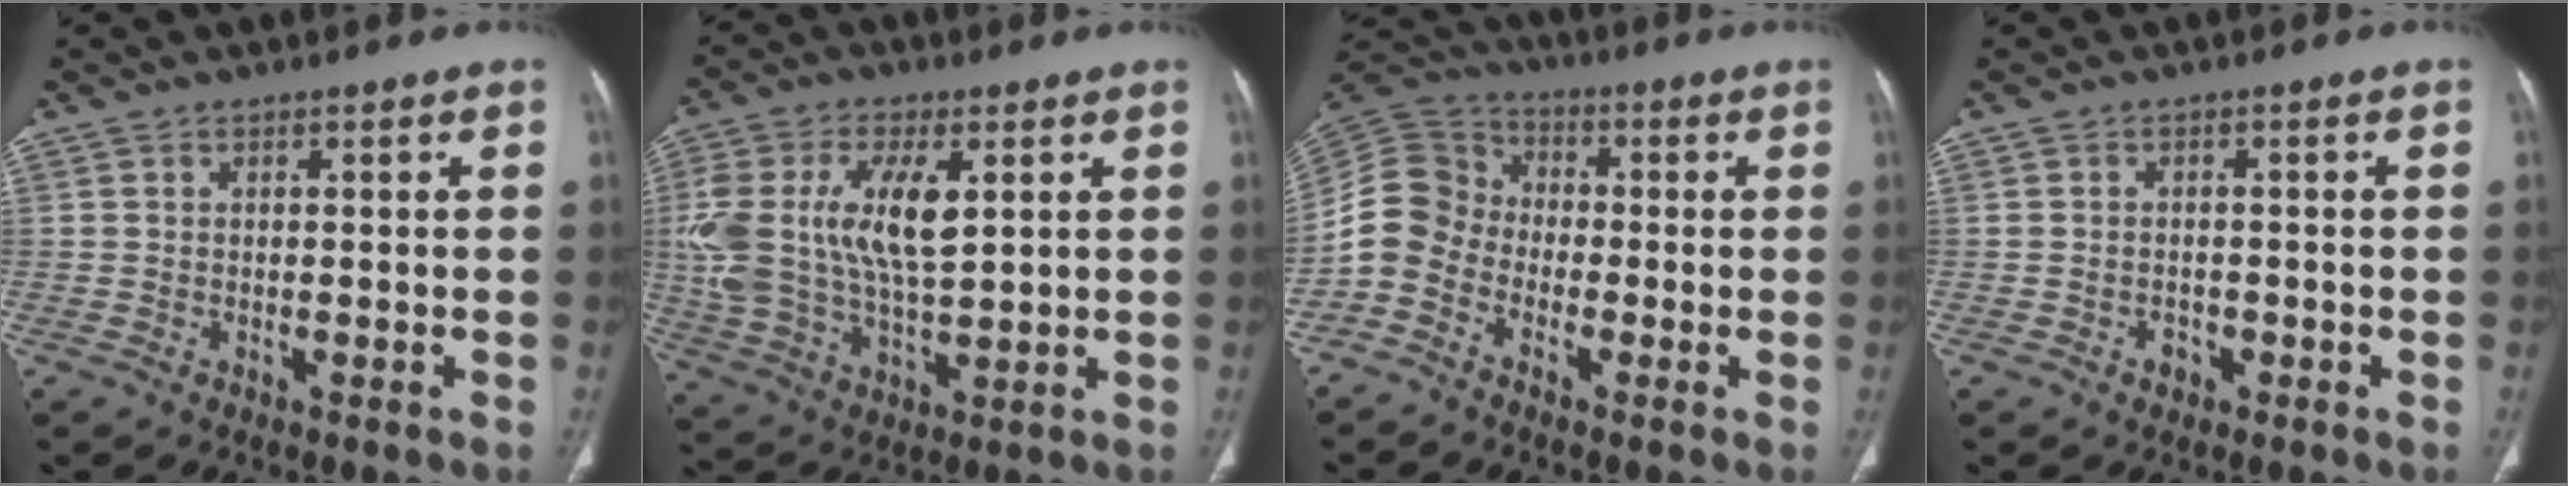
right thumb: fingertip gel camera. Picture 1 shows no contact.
{"total": 16.5, "force": [3.6, 8.2, 13.9], "torque": [-0.286, -0.004, 0.071]}
{"total": 9.1, "force": [-3.6, 7.3, 4.1], "torque": [-0.077, 0.045, -0.087]}
{"total": 1.5, "force": [-0.8, 1.2, 0.6], "torque": [-0.003, 0.008, -0.013]}